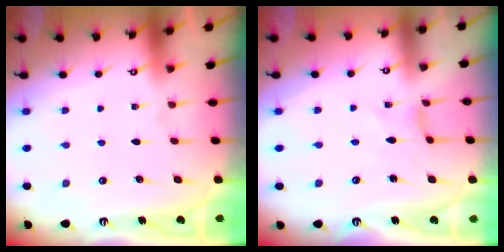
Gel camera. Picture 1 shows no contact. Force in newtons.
{"total": 0.0}